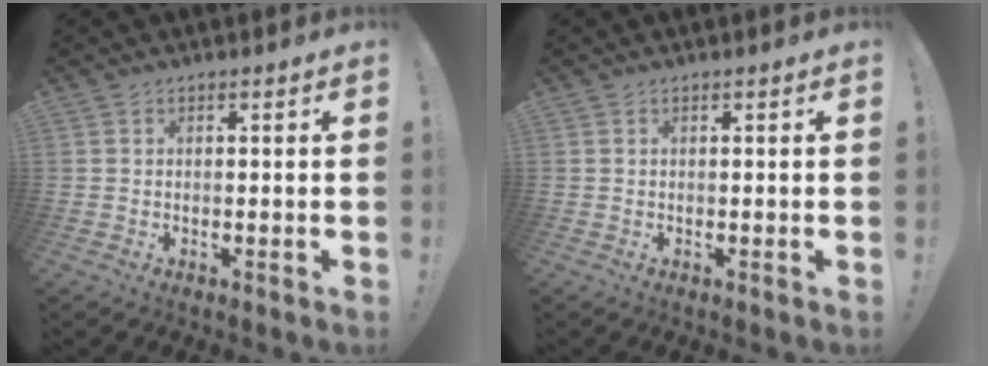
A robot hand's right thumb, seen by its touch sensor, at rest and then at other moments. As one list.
[{"total": 0.0}]